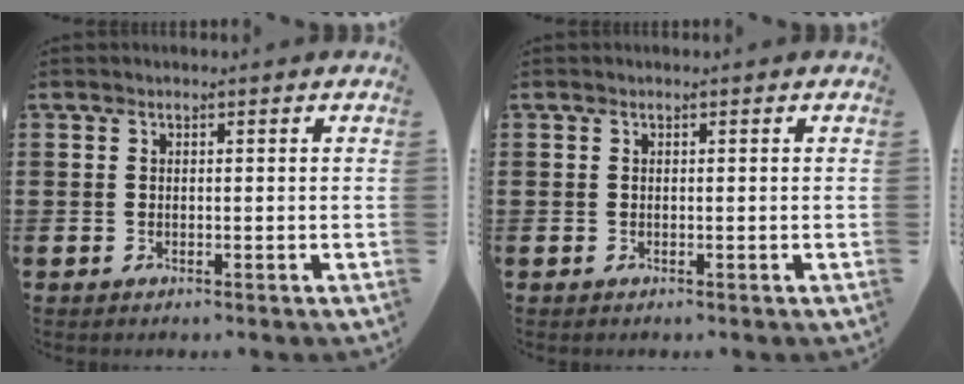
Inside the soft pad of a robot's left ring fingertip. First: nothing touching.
{"total": 0.0}